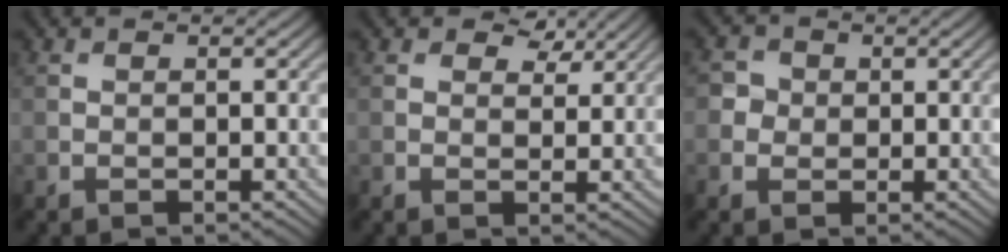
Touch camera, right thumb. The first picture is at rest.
{"total": 3.3, "force": [2.2, 1.7, 1.7], "torque": [-0.027, -0.003, 0.035]}
{"total": 2.2, "force": [0.1, 2.1, 0.5], "torque": [-0.012, 0.002, -0.002]}